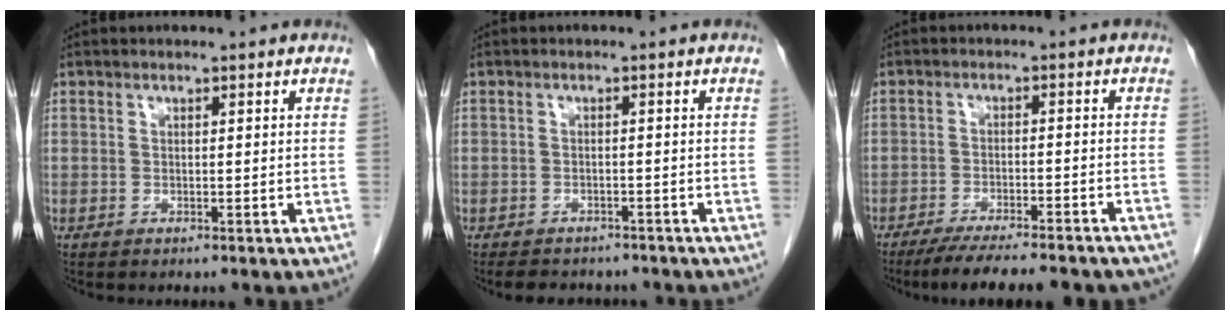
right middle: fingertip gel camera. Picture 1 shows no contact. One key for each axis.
{"total": 5.8, "fx": -5.1, "fy": 2.5, "fz": 1.5, "tx": -0.023, "ty": -0.001, "tz": -0.062}
{"total": 15.0, "fx": -13.0, "fy": 2.3, "fz": 7.1, "tx": -0.094, "ty": -0.014, "tz": -0.175}